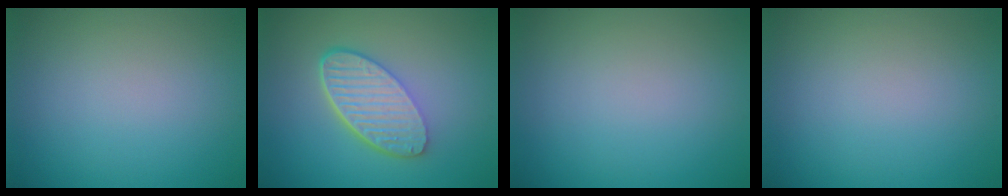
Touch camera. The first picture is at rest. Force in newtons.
{"total": 6.0, "press": 4.3, "slide": 4.2}
{"total": 0.0}
{"total": 0.0}